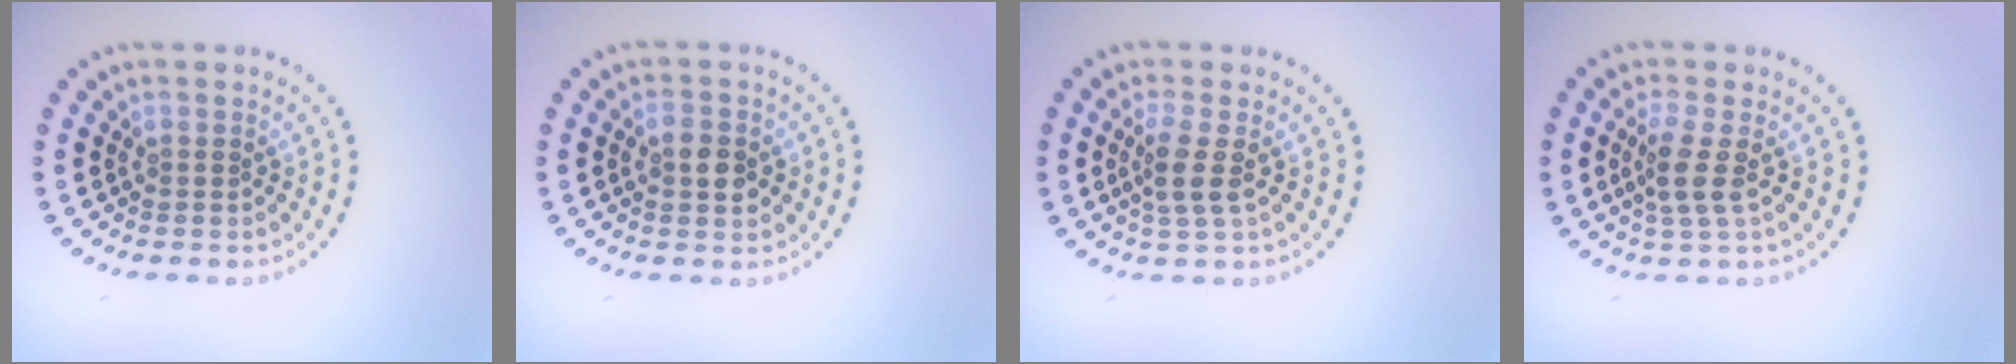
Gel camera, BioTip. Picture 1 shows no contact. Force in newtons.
{"total": 2.5, "press": 2.5, "slide": 0.0}
{"total": 2.3, "press": 1.9, "slide": 1.4}
{"total": 2.5, "press": 1.9, "slide": 1.6}